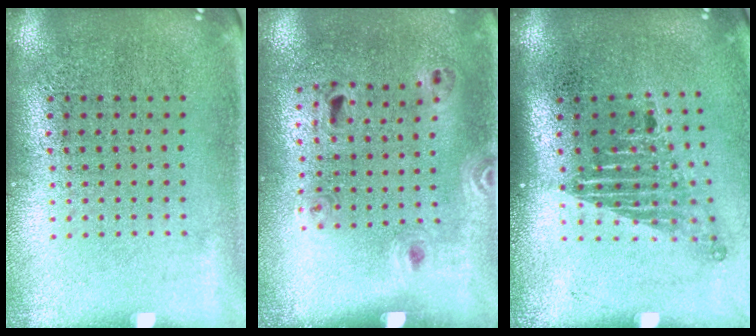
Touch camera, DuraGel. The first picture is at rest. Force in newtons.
{"total": 1.3, "press": 0.8, "slide": 1.1}
{"total": 1.7, "press": 1.1, "slide": 1.2}